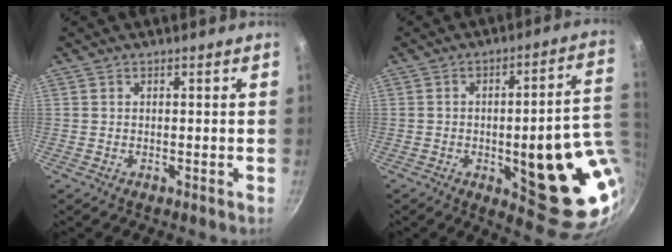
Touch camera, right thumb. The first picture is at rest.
{"total": 21.2, "force": [-2.6, 6.9, 19.8], "torque": [-0.208, -0.002, -0.027]}